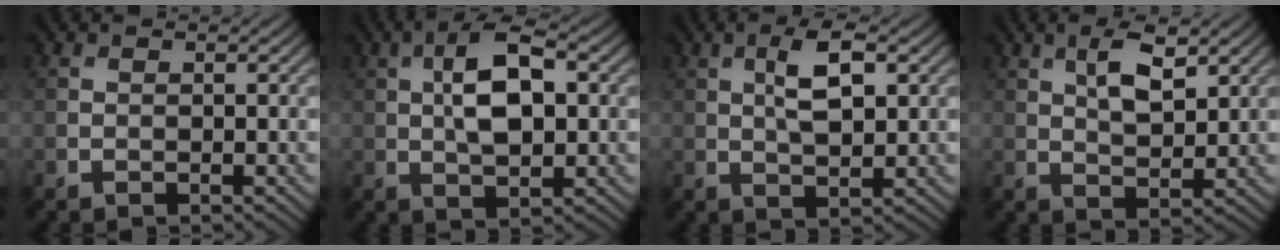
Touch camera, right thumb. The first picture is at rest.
{"total": 7.7, "force": [1.1, 3.5, 6.8], "torque": [-0.127, 0.011, 0.014]}
{"total": 5.4, "force": [1.5, 2.0, 4.8], "torque": [-0.094, 0.002, 0.027]}
{"total": 5.4, "force": [2.4, 2.1, 4.3], "torque": [-0.086, -0.002, 0.043]}